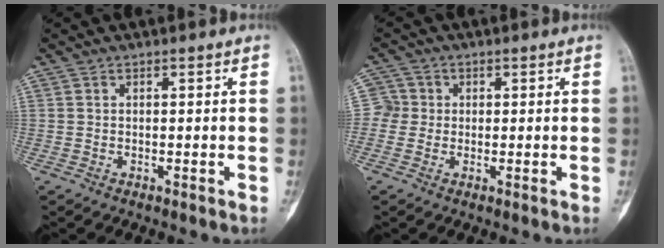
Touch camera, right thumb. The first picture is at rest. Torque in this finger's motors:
{"motor_torque": [-0.25, -0.54, 0.03, 0.21, -0.07]}